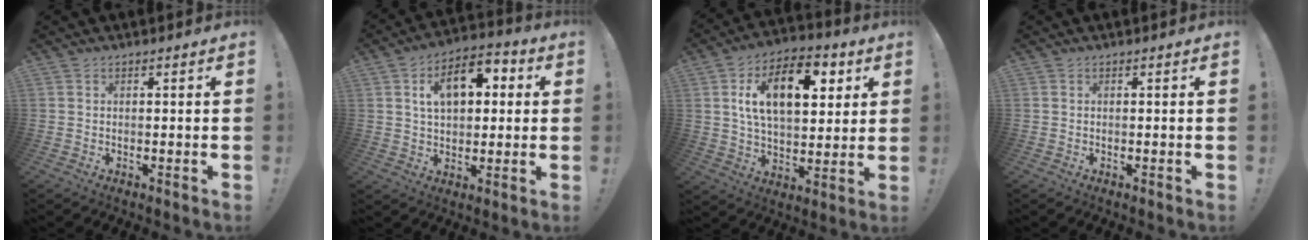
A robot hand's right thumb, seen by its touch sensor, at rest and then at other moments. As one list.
[{"total": 12.9, "force": [3.7, 8.2, 9.2], "torque": [-0.133, 0.002, 0.067]}, {"total": 18.0, "force": [6.1, 10.3, 13.4], "torque": [-0.200, -0.004, 0.101]}, {"total": 0.0}]